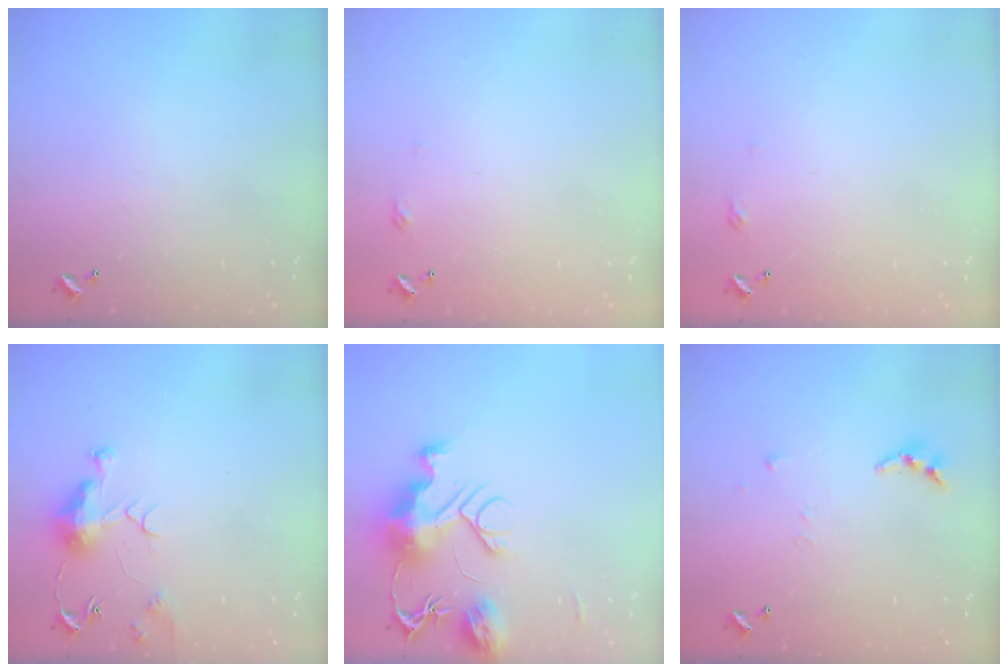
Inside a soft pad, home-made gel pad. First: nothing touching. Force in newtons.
{"total": 2.7, "press": 2.6, "slide": 0.4}
{"total": 2.7, "press": 2.6, "slide": 0.4}
{"total": 7.0, "press": 7.0, "slide": 0.7}
{"total": 13.2, "press": 13.2, "slide": 1.1}
{"total": 4.7, "press": 4.7, "slide": 0.3}